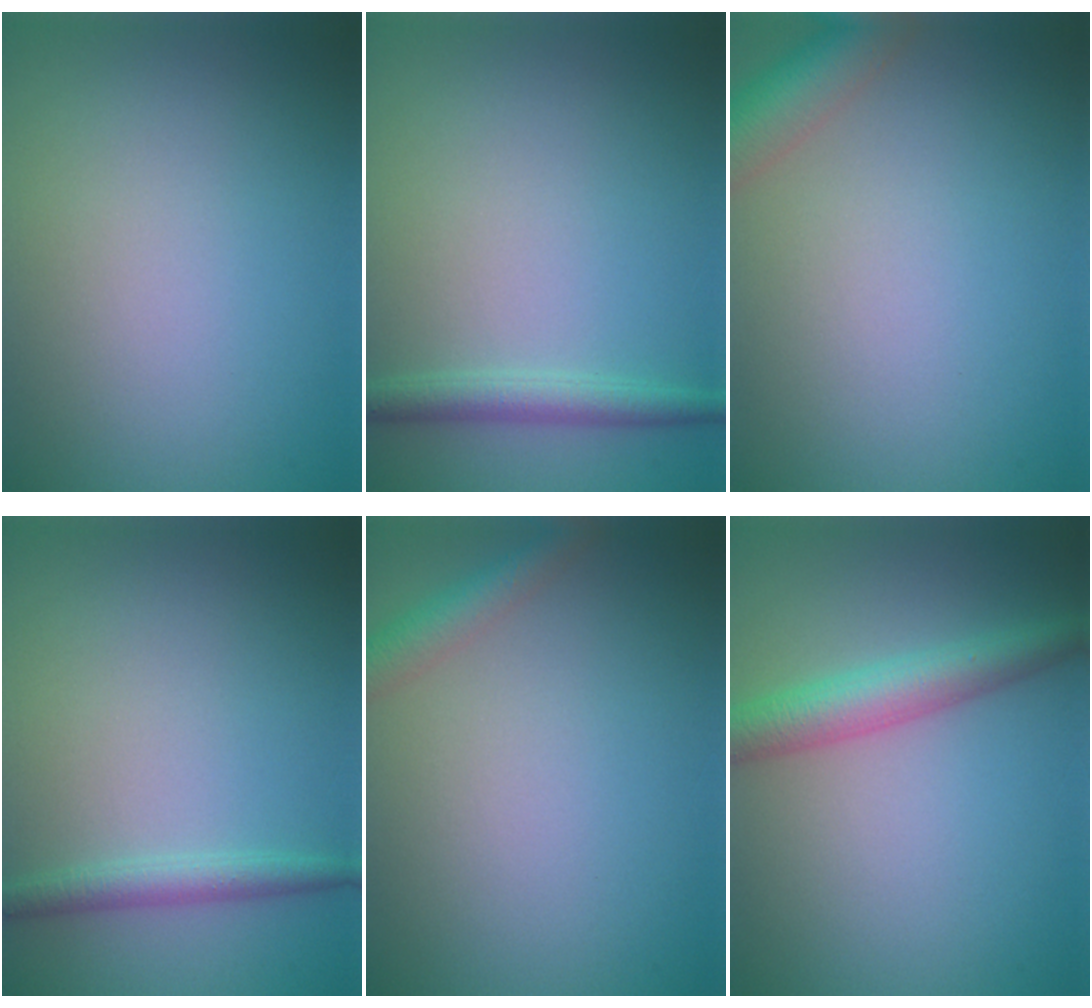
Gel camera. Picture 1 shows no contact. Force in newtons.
{"total": 2.2, "press": 2.2, "slide": 0.1}
{"total": 4.2, "press": 4.2, "slide": 0.2}
{"total": 1.9, "press": 1.9, "slide": 0.0}
{"total": 2.4, "press": 2.4, "slide": 0.1}
{"total": 4.3, "press": 4.3, "slide": 0.1}